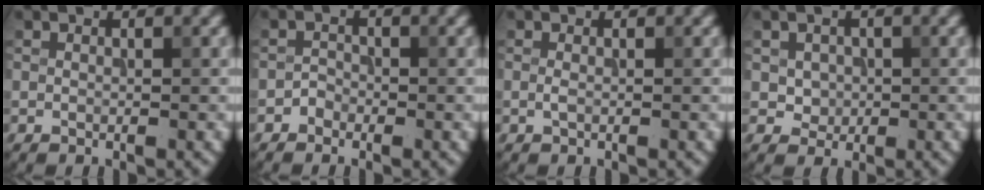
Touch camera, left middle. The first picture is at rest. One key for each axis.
{"total": 1.0, "fx": -0.8, "fy": 0.6, "fz": 0.0, "tx": 0.003, "ty": 0.005, "tz": -0.015}
{"total": 0.5, "fx": -0.1, "fy": 0.2, "fz": 0.5, "tx": -0.014, "ty": -0.001, "tz": -0.002}
{"total": 1.9, "fx": 0.2, "fy": 1.8, "fz": 0.7, "tx": -0.014, "ty": -0.005, "tz": 0.014}